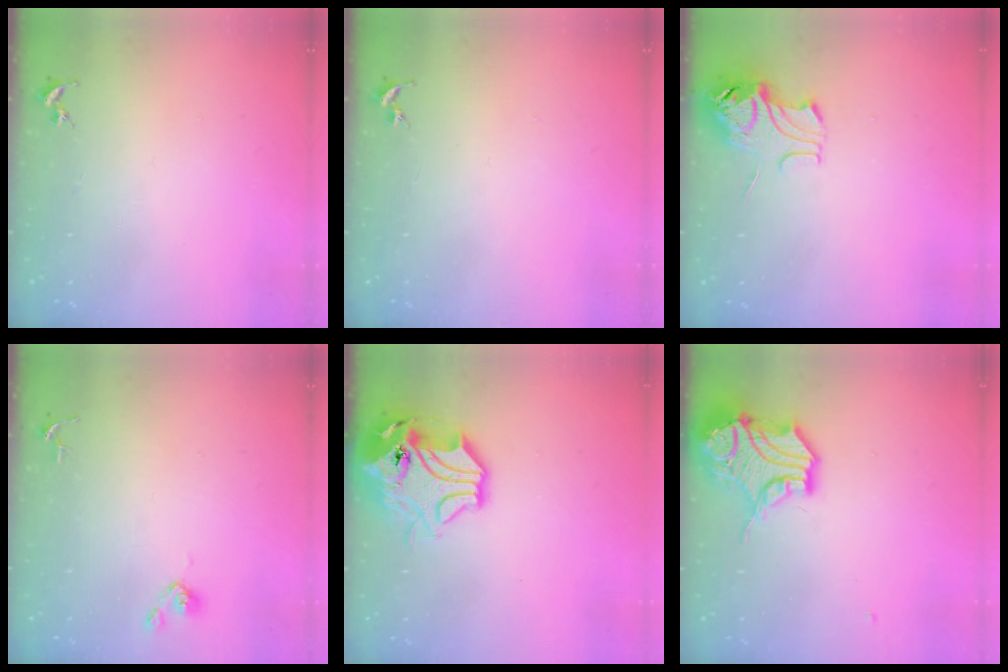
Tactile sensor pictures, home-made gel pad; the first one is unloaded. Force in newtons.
{"total": 0.0}
{"total": 10.2, "press": 10.2, "slide": 1.2}
{"total": 4.8, "press": 4.8, "slide": 0.6}
{"total": 17.8, "press": 17.5, "slide": 2.8}
{"total": 15.8, "press": 15.6, "slide": 2.2}